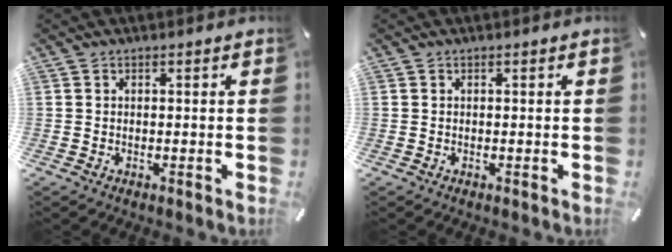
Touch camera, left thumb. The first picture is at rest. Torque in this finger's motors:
{"motor_torque": [0.01, 0.00, -0.06, 0.06, 0.00]}